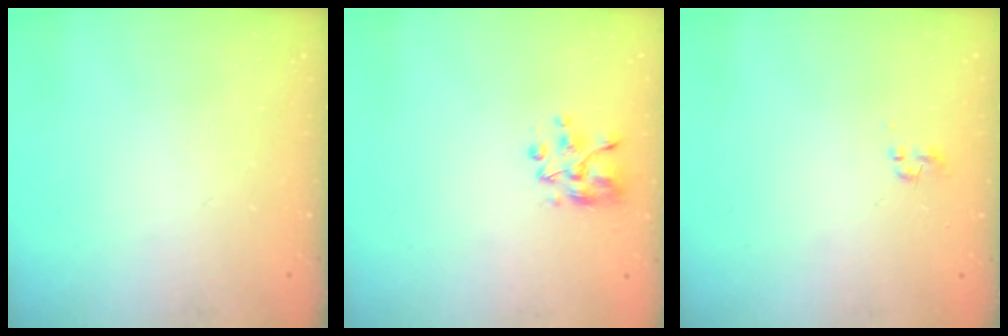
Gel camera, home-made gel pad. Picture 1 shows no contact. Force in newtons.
{"total": 5.1, "press": 5.0, "slide": 0.6}
{"total": 0.0}